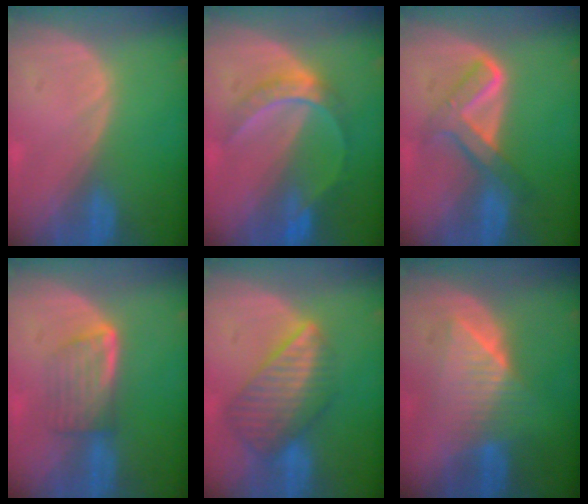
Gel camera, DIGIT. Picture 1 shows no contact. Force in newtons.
{"total": 6.2, "press": 5.5, "slide": 2.7}
{"total": 5.7, "press": 5.7, "slide": 0.3}
{"total": 5.7, "press": 5.1, "slide": 2.5}
{"total": 8.3, "press": 7.5, "slide": 3.6}
{"total": 6.4, "press": 6.3, "slide": 1.0}